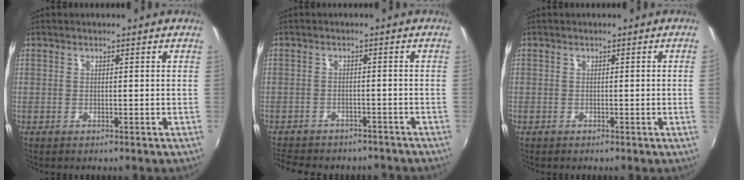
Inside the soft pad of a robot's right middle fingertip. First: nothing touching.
{"total": 12.2, "force": [-10.4, 4.7, 4.5], "torque": [-0.113, -0.013, -0.144]}
{"total": 0.9, "force": [0.0, -0.6, 0.7], "torque": [-0.005, -0.006, -0.001]}